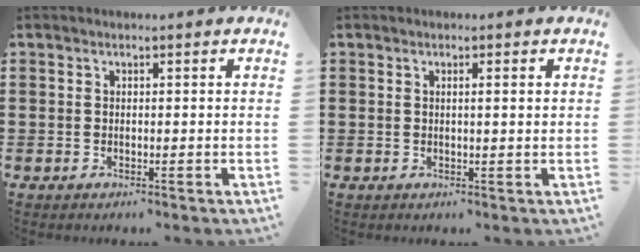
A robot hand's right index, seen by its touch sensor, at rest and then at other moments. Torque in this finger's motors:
{"motor_torque": [-0.27, 0.19, -0.03, -0.01]}